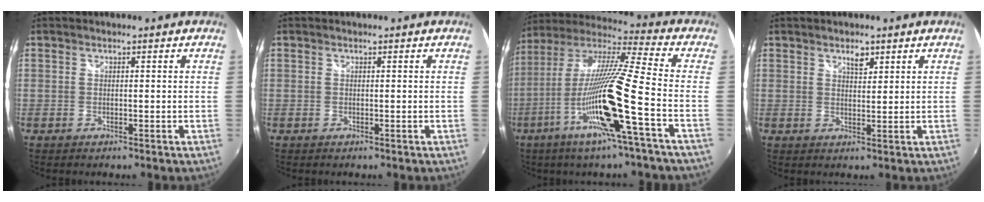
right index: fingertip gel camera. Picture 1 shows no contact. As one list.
[{"total": 0.0}, {"total": 19.0, "force": [-7.3, -0.5, 17.6], "torque": [-0.312, -0.037, -0.143]}, {"total": 2.5, "force": [1.7, 1.2, 1.4], "torque": [-0.019, 0.003, 0.028]}]